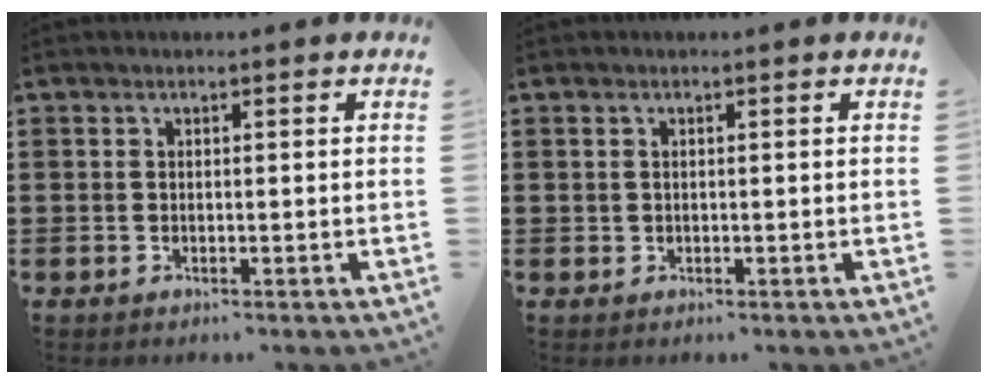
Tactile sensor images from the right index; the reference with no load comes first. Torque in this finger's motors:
{"motor_torque": [1.37, 0.77, 0.00, 0.00]}